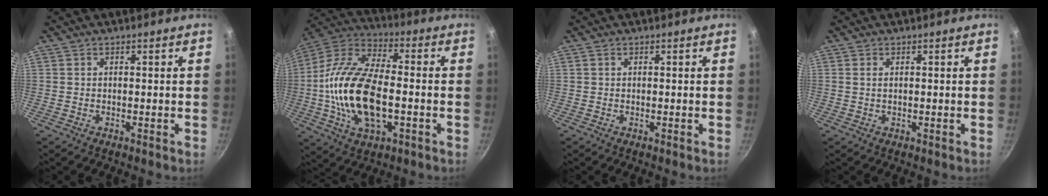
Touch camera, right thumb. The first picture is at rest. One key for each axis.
{"total": 20.6, "fx": -2.9, "fy": 10.5, "fz": 17.5, "tx": -0.329, "ty": 0.032, "tz": -0.064}
{"total": 0.0}
{"total": 0.9, "fx": 0.3, "fy": 0.5, "fz": 0.7, "tx": -0.014, "ty": 0.001, "tz": 0.003}